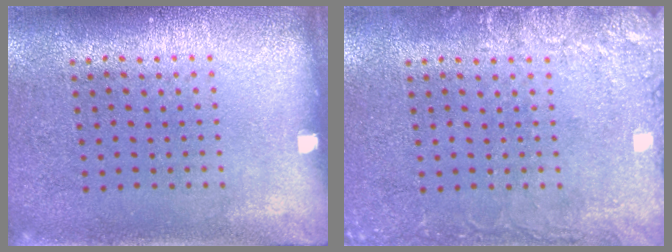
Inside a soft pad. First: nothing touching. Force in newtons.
{"total": 2.6, "press": 2.6, "slide": 0.3}